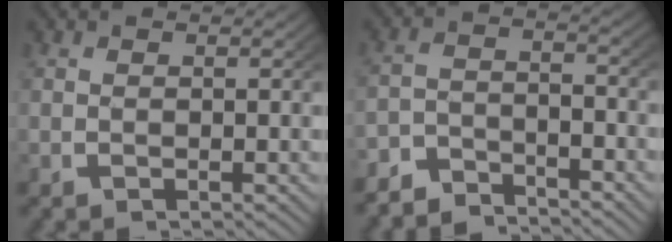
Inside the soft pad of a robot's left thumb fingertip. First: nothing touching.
{"total": 4.3, "force": [-3.9, 1.4, 0.7], "torque": [-0.008, -0.014, -0.075]}